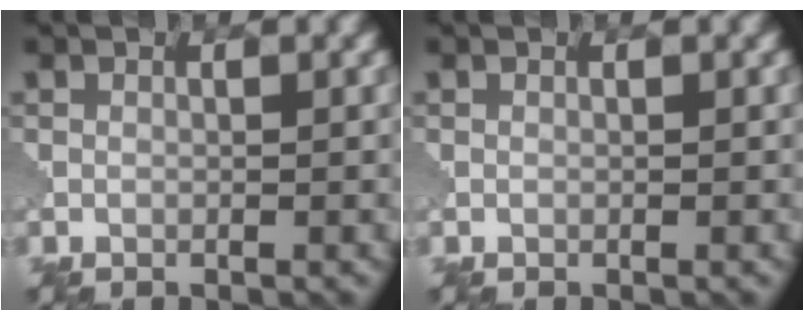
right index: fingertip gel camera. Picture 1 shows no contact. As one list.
[{"total": 0.0}]